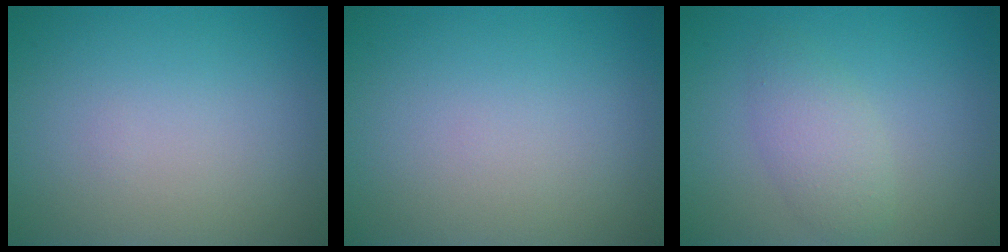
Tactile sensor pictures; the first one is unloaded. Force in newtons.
{"total": 0.0}
{"total": 2.7, "press": 2.7, "slide": 0.2}